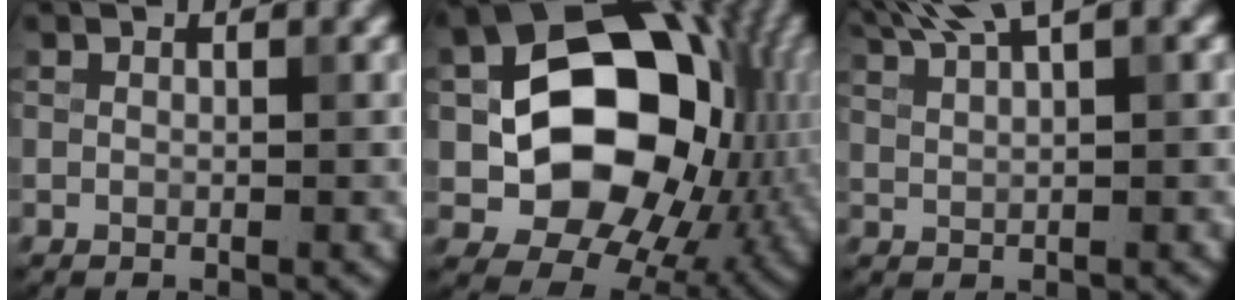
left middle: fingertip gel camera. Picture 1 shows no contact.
{"total": 14.9, "force": [0.7, 11.2, 9.8], "torque": [-0.130, -0.004, 0.008]}
{"total": 4.8, "force": [3.7, 0.9, 2.8], "torque": [-0.046, 0.013, 0.052]}